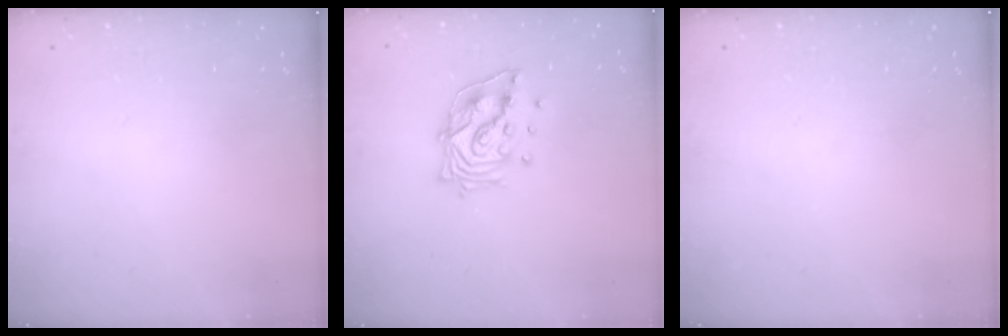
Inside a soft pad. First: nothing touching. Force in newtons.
{"total": 14.1, "press": 14.0, "slide": 1.8}
{"total": 0.0}